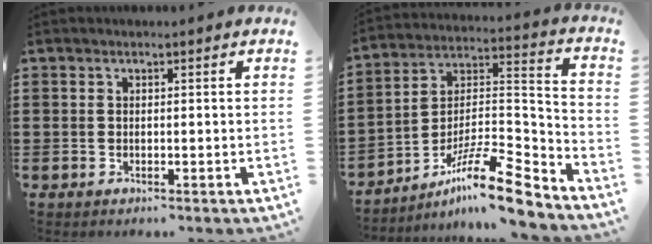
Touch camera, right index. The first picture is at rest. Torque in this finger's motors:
{"motor_torque": [1.10, -1.04, 0.22, 0.07]}